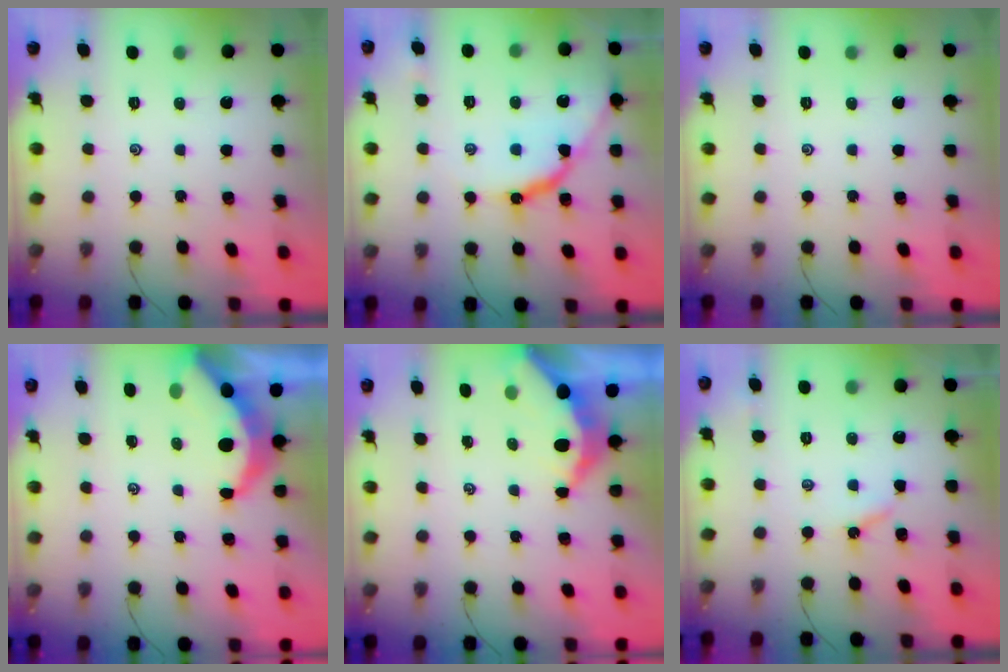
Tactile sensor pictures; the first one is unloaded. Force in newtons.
{"total": 11.3, "press": 11.2, "slide": 0.9}
{"total": 0.0}
{"total": 6.3, "press": 6.3, "slide": 0.2}
{"total": 4.4, "press": 4.4, "slide": 0.5}
{"total": 3.0, "press": 3.0, "slide": 0.4}